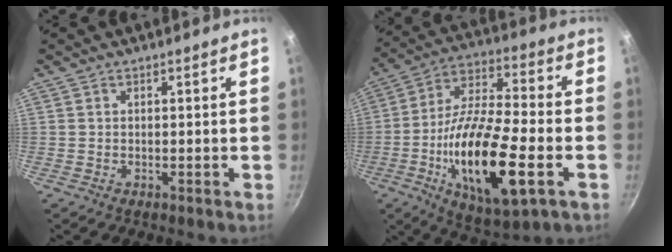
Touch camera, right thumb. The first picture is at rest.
{"total": 22.3, "force": [-6.3, 7.6, 20.1], "torque": [-0.368, 0.018, -0.116]}